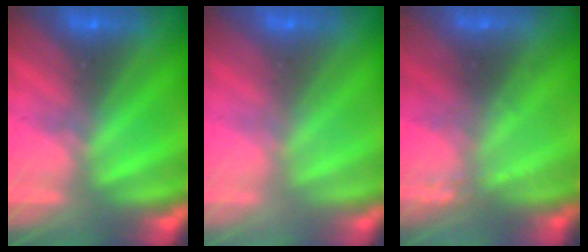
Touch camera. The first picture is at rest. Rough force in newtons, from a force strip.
{"total": 2.8}
{"total": 2.1}